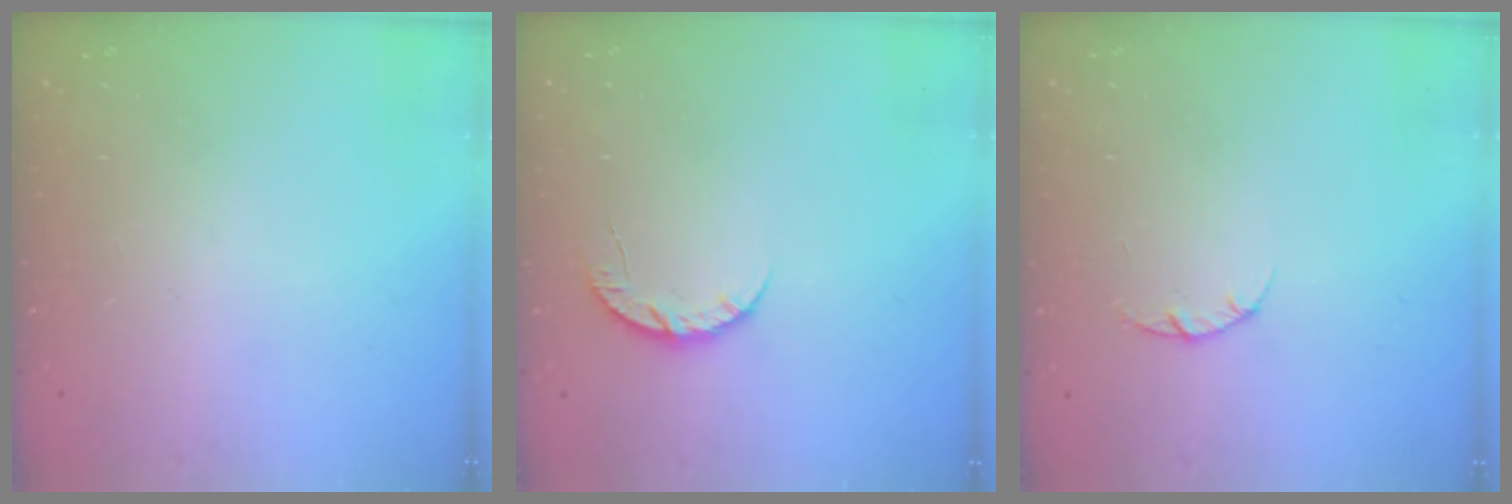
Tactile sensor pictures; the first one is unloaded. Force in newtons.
{"total": 6.1, "press": 6.1, "slide": 0.7}
{"total": 3.0, "press": 3.0, "slide": 0.4}